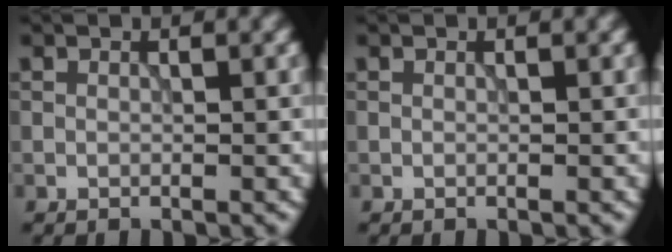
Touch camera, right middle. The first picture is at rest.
{"total": 0.0}